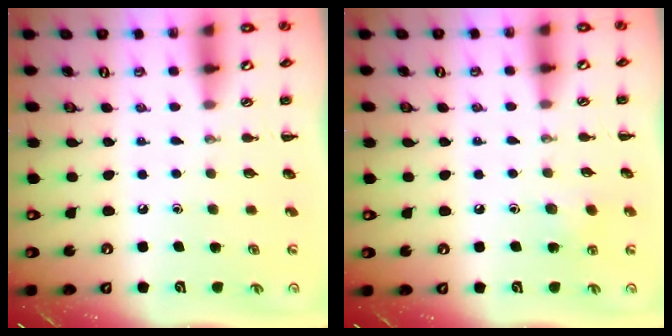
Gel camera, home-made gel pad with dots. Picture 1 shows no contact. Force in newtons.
{"total": 6.7, "press": 6.5, "slide": 1.5}